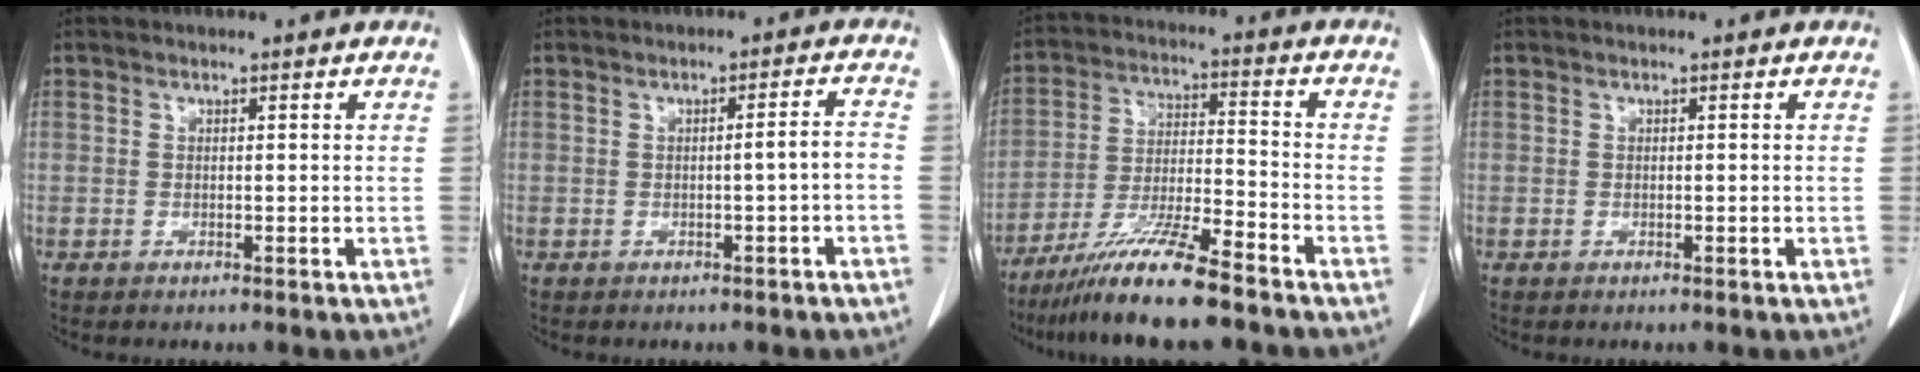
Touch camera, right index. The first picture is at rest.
{"total": 2.5, "force": [-0.9, -0.1, 2.3], "torque": [-0.030, 0.003, -0.014]}
{"total": 12.3, "force": [-9.5, 0.1, 7.8], "torque": [-0.144, -0.025, -0.172]}
{"total": 0.0}